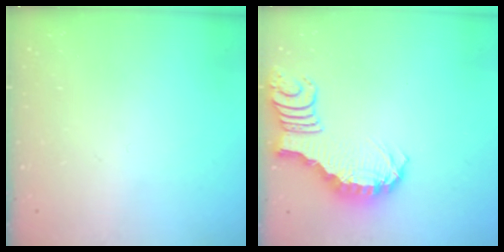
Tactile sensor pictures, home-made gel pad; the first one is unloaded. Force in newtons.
{"total": 2.9, "press": 2.8, "slide": 0.5}